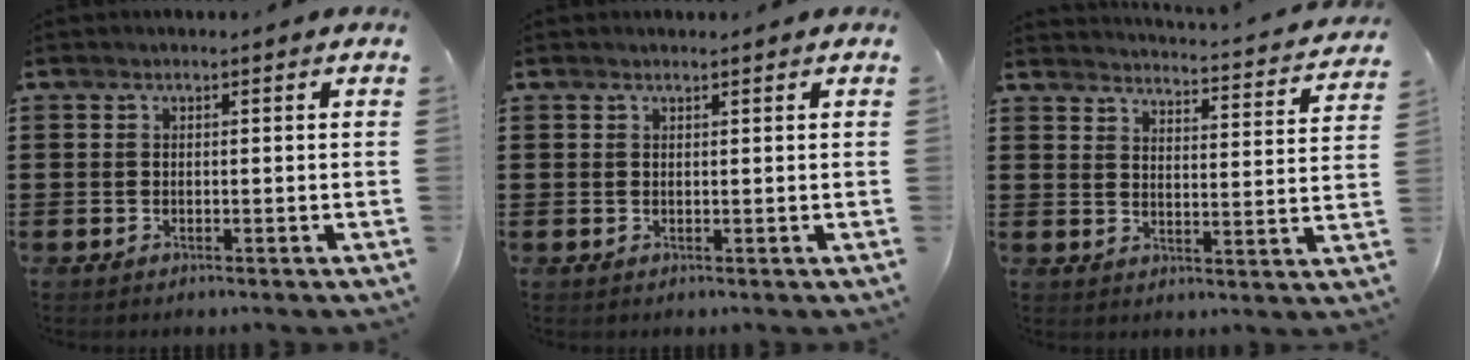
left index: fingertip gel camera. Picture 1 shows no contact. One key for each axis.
{"total": 0.5, "fx": 0.4, "fy": 0.0, "fz": 0.3, "tx": -0.007, "ty": -0.001, "tz": 0.009}
{"total": 2.9, "fx": 2.9, "fy": -0.5, "fz": 0.5, "tx": -0.021, "ty": -0.033, "tz": 0.041}